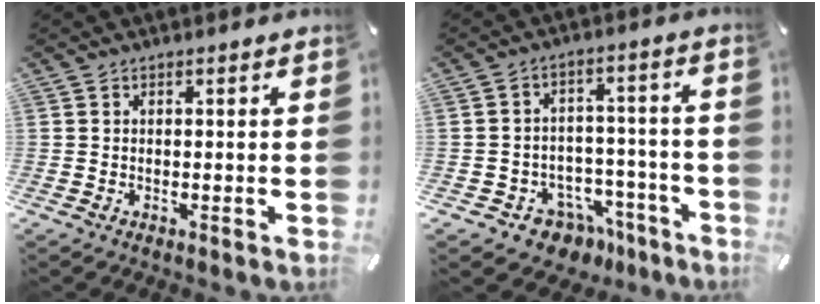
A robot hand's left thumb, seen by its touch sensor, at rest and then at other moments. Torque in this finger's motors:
{"motor_torque": [0.85, 1.10, 0.28, 0.32, 0.07]}